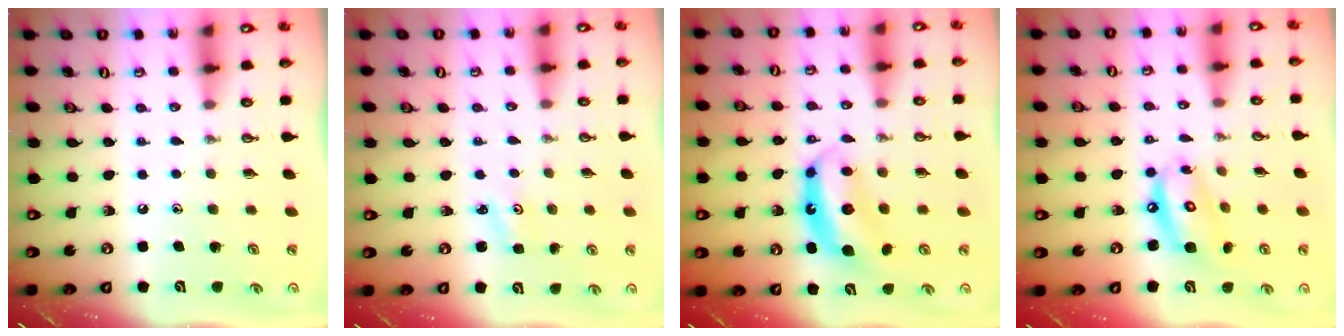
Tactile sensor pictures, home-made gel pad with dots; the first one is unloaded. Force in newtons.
{"total": 2.1, "press": 2.1, "slide": 0.3}
{"total": 6.8, "press": 6.8, "slide": 0.5}
{"total": 11.3, "press": 11.2, "slide": 1.1}